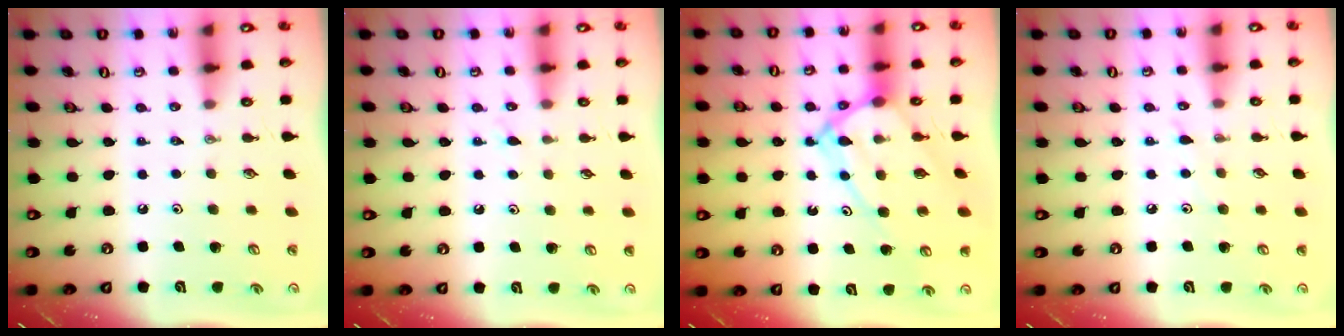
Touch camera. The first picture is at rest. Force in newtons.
{"total": 5.7, "press": 5.6, "slide": 0.6}
{"total": 12.7, "press": 12.6, "slide": 1.1}
{"total": 2.7, "press": 2.7, "slide": 0.5}